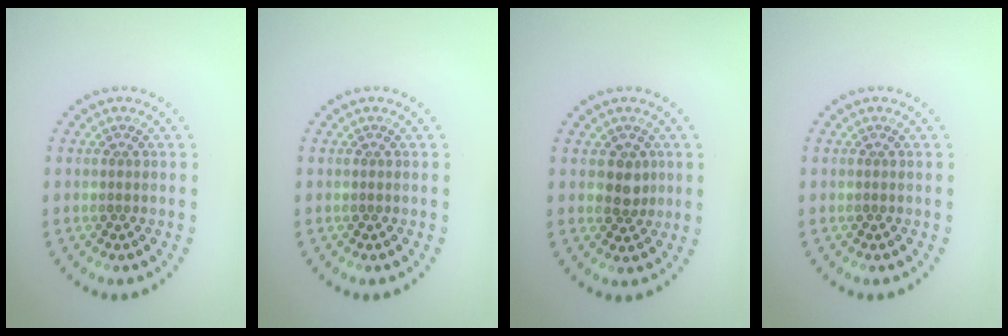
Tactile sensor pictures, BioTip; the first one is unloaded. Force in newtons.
{"total": 0.0}
{"total": 2.0, "press": 1.9, "slide": 0.7}
{"total": 0.0}